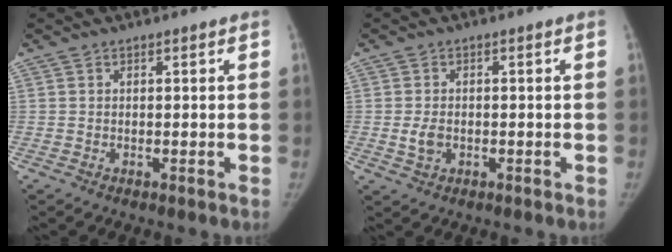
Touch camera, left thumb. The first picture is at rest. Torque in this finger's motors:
{"motor_torque": [-0.06, 0.06, 0.52, -0.19, 0.01]}